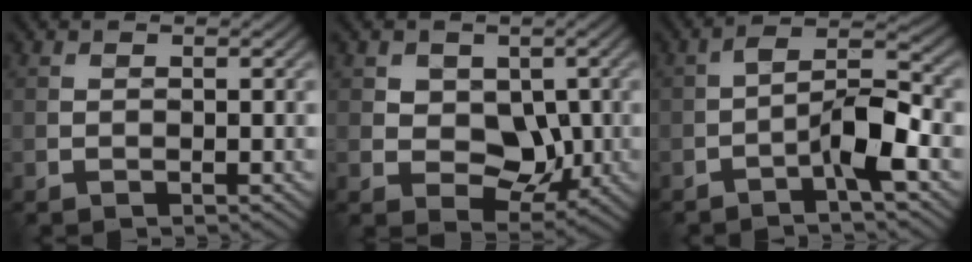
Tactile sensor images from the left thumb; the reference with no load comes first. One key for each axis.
{"total": 5.5, "fx": 0.8, "fy": 4.4, "fz": 3.2, "tx": -0.058, "ty": -0.008, "tz": 0.008}
{"total": 6.1, "fx": -3.0, "fy": 1.6, "fz": 5.1, "tx": -0.087, "ty": 0.019, "tz": -0.063}